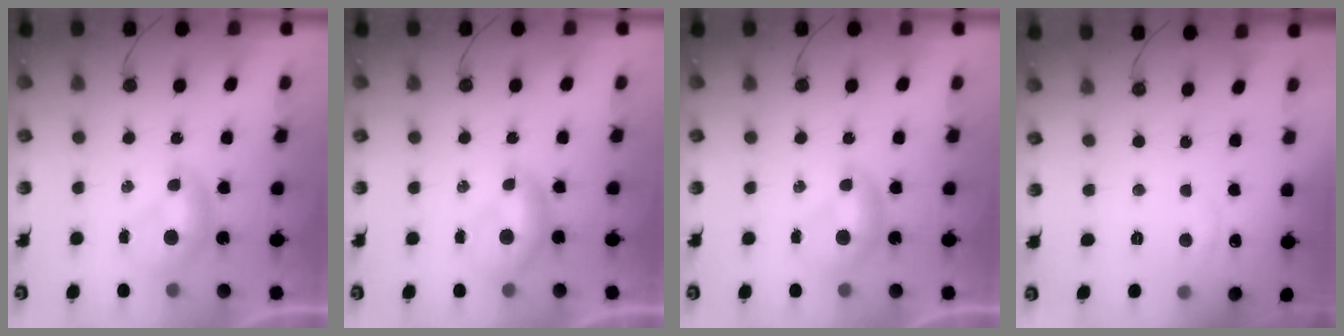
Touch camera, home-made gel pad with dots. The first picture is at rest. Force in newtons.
{"total": 0.0}
{"total": 0.0}
{"total": 1.4, "press": 1.0, "slide": 0.9}